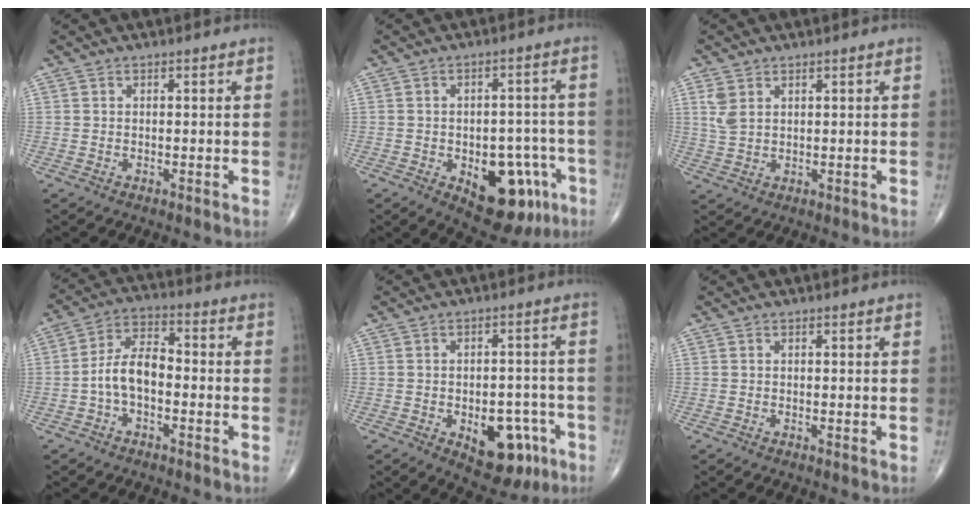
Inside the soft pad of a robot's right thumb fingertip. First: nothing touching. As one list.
[{"total": 15.0, "force": [-5.9, 8.4, 11.0], "torque": [-0.105, 0.033, -0.067]}, {"total": 3.5, "force": [1.6, 2.1, 2.3], "torque": [-0.049, 0.001, 0.043]}, {"total": 8.0, "force": [-1.8, 4.4, 6.4], "torque": [-0.111, 0.035, -0.043]}, {"total": 11.9, "force": [-4.8, 6.8, 8.5], "torque": [-0.076, 0.029, -0.055]}, {"total": 0.0}]